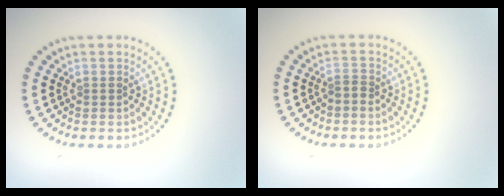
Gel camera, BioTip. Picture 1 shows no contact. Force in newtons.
{"total": 0.6, "press": 0.4, "slide": 0.5}